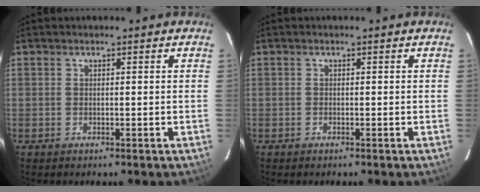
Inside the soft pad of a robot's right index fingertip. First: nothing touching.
{"total": 0.0}